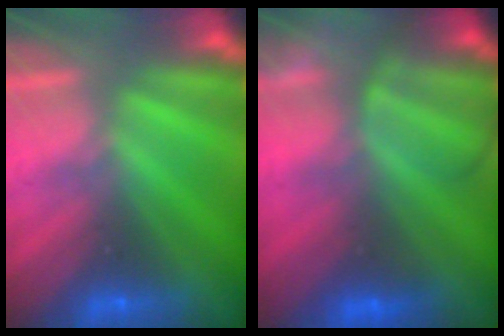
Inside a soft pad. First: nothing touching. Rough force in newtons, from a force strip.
{"total": 7.2}